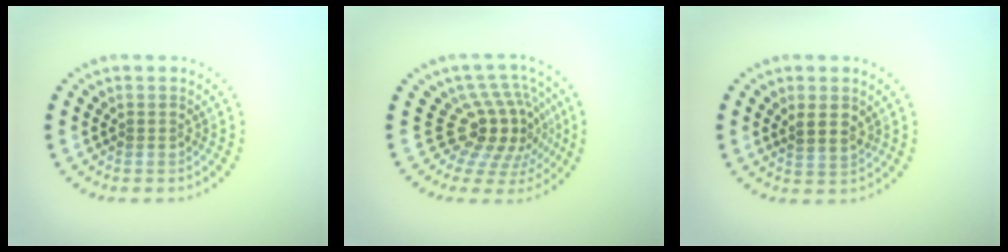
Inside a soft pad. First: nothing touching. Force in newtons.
{"total": 5.2, "press": 3.6, "slide": 3.8}
{"total": 2.1, "press": 2.0, "slide": 0.9}